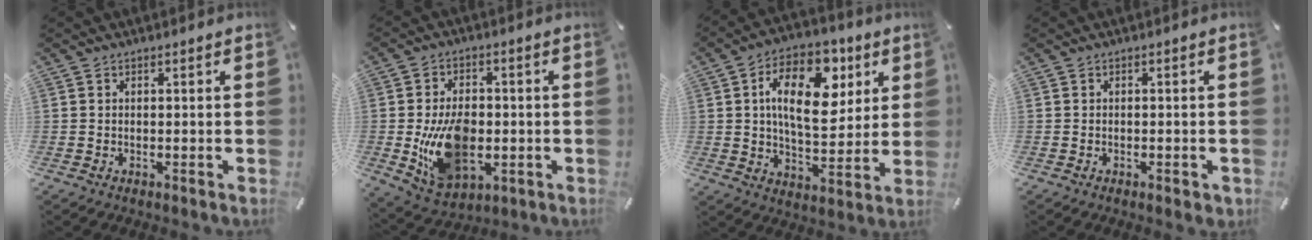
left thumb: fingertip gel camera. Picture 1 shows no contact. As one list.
[{"total": 15.1, "force": [-2.0, 10.1, 11.0], "torque": [-0.205, -0.001, -0.030]}, {"total": 17.7, "force": [5.8, 10.5, 13.0], "torque": [-0.203, -0.010, 0.096]}, {"total": 1.4, "force": [-0.5, 0.4, 1.2], "torque": [-0.019, 0.000, -0.008]}]